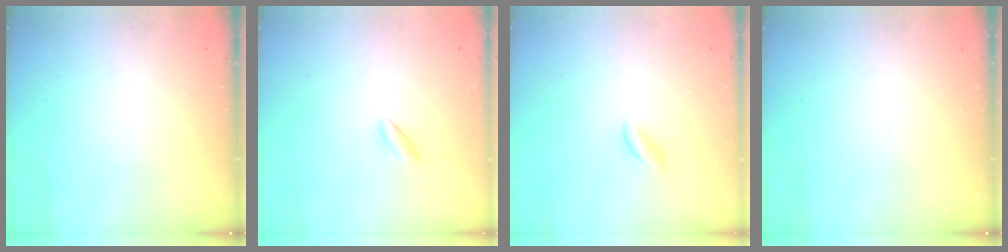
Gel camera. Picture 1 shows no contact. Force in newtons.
{"total": 2.5, "press": 2.2, "slide": 1.2}
{"total": 2.3, "press": 2.2, "slide": 0.9}
{"total": 0.0}